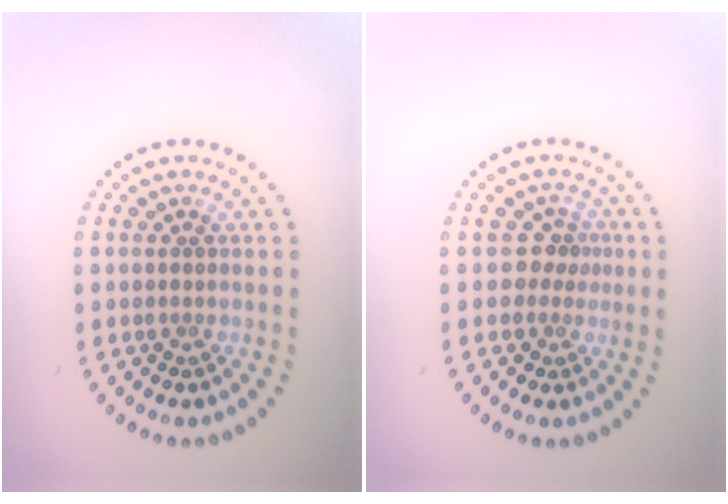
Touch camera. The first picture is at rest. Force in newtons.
{"total": 1.9, "press": 1.4, "slide": 1.2}